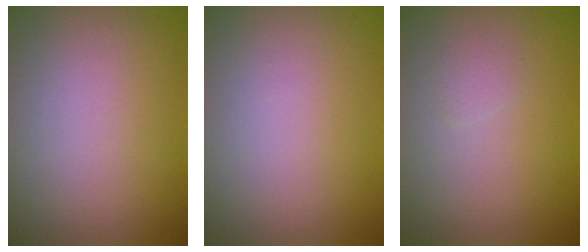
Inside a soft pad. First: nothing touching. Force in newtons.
{"total": 0.0}
{"total": 0.7, "press": 0.7, "slide": 0.0}